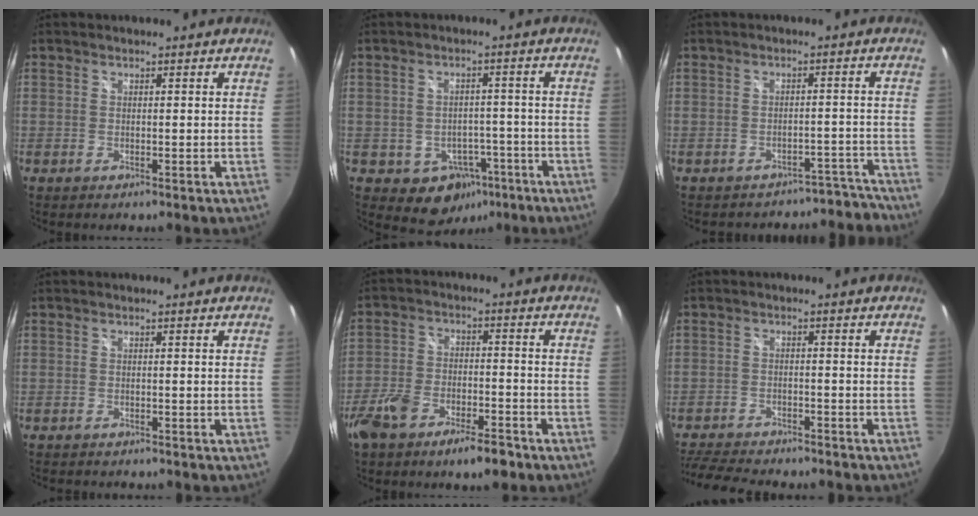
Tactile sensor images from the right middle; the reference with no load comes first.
{"total": 7.7, "force": [-3.8, 6.3, 2.3], "torque": [-0.046, 0.022, -0.028]}
{"total": 8.3, "force": [-7.9, 2.5, -0.2], "torque": [0.027, 0.033, -0.088]}
{"total": 2.3, "force": [-2.1, 0.5, 0.6], "torque": [-0.014, -0.014, -0.033]}
{"total": 10.9, "force": [-7.4, 4.2, 6.9], "torque": [-0.153, -0.008, -0.132]}
{"total": 12.4, "force": [-11.0, 2.9, 4.9], "torque": [-0.122, -0.020, -0.175]}